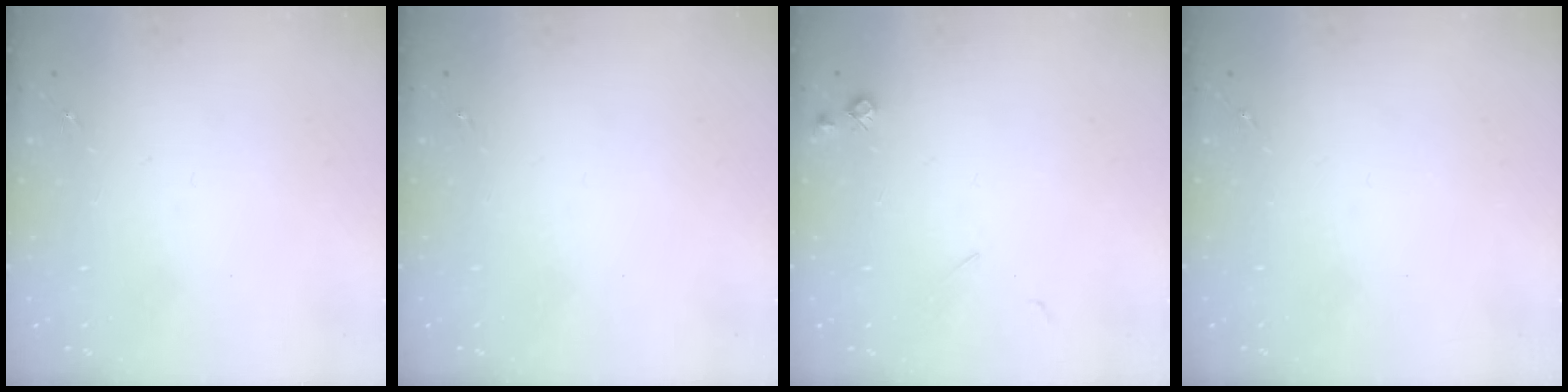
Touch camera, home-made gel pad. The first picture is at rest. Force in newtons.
{"total": 0.0}
{"total": 5.6, "press": 5.6, "slide": 0.8}
{"total": 0.0}